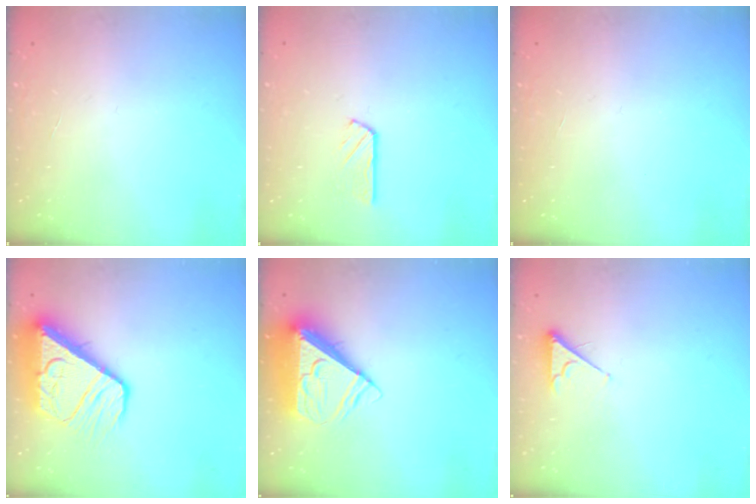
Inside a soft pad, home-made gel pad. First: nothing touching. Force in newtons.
{"total": 2.7, "press": 2.7, "slide": 0.3}
{"total": 0.0}
{"total": 12.5, "press": 12.5, "slide": 1.4}
{"total": 10.1, "press": 10.0, "slide": 1.3}
{"total": 3.0, "press": 2.9, "slide": 0.4}